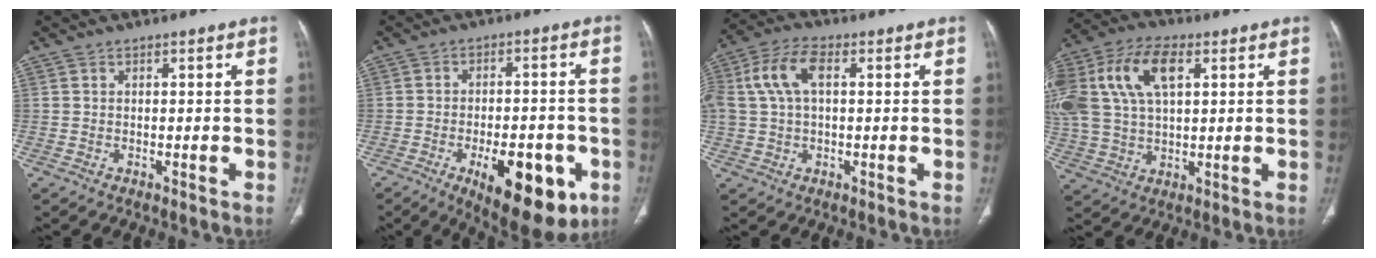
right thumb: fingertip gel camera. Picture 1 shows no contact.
{"total": 16.6, "force": [-6.8, 7.4, 13.2], "torque": [-0.156, 0.016, -0.081]}
{"total": 9.7, "force": [2.2, 5.4, 7.8], "torque": [-0.172, 0.028, 0.041]}
{"total": 19.5, "force": [6.1, 11.0, 14.9], "torque": [-0.338, 0.021, 0.112]}